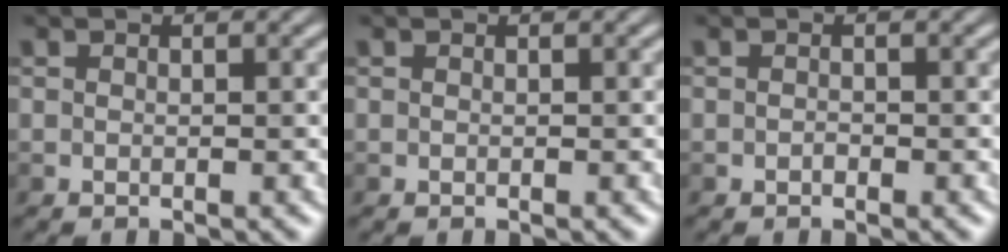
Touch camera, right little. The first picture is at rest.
{"total": 0.0}
{"total": 0.5, "force": [-0.5, 0.1, 0.0], "torque": [0.002, 0.000, -0.010]}